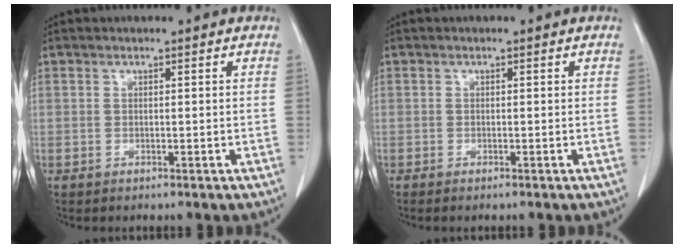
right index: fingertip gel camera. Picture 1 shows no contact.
{"total": 0.7, "force": [-0.6, 0.0, 0.4], "torque": [-0.009, -0.002, -0.010]}